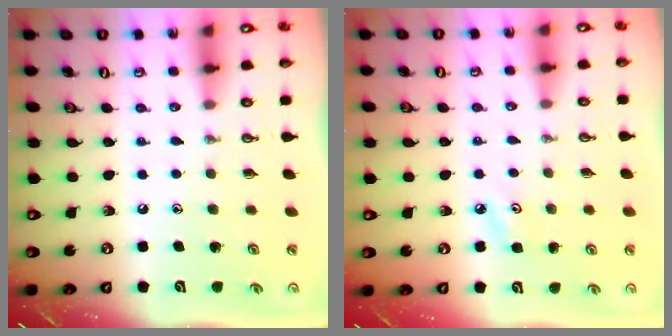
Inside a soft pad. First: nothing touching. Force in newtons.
{"total": 4.7, "press": 4.7, "slide": 0.5}